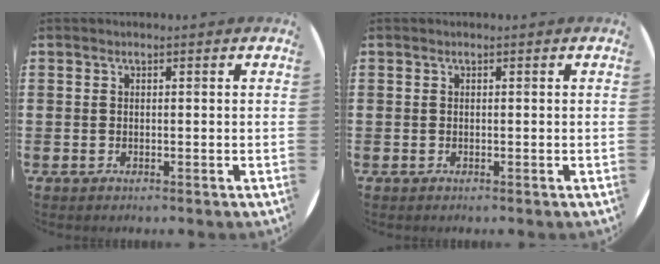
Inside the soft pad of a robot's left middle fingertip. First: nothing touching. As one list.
[{"total": 0.0}]